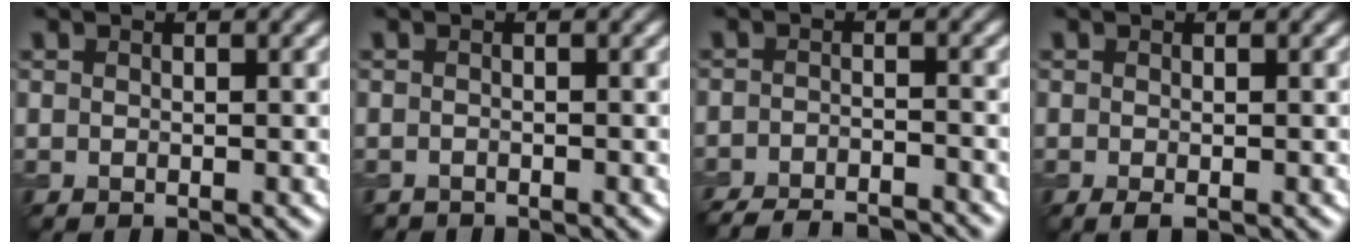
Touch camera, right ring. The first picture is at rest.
{"total": 0.8, "force": [-0.8, 0.1, -0.1], "torque": [0.004, -0.006, -0.016]}
{"total": 7.3, "force": [-6.9, 1.3, 2.1], "torque": [-0.034, -0.012, -0.102]}
{"total": 0.8, "force": [-0.3, 0.1, 0.7], "torque": [-0.014, -0.006, -0.005]}